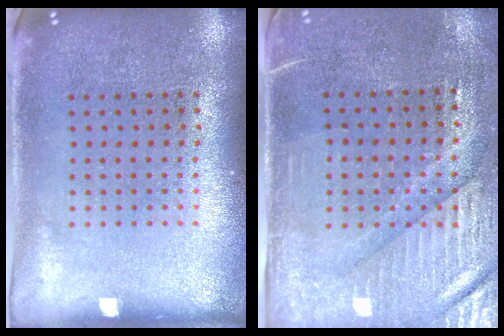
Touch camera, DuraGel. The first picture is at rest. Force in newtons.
{"total": 3.5, "press": 3.2, "slide": 1.4}